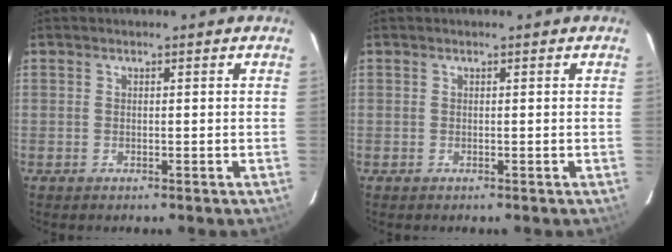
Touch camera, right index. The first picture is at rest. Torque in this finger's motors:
{"motor_torque": [0.00, 0.00, 0.01, 0.00]}